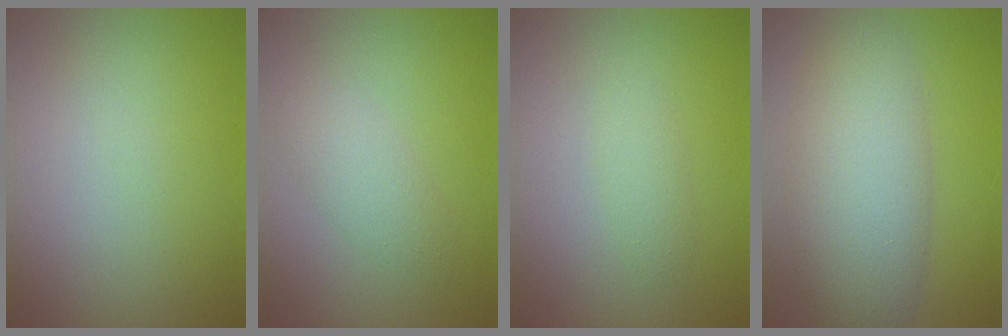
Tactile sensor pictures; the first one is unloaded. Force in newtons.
{"total": 2.0, "press": 2.0, "slide": 0.0}
{"total": 1.2, "press": 1.2, "slide": 0.1}
{"total": 7.0, "press": 7.0, "slide": 0.4}